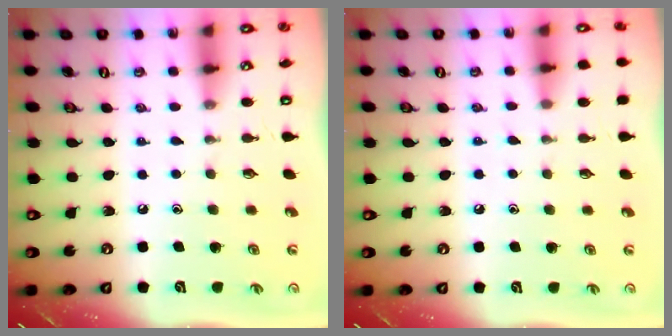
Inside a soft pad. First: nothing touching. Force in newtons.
{"total": 3.9, "press": 3.9, "slide": 0.5}